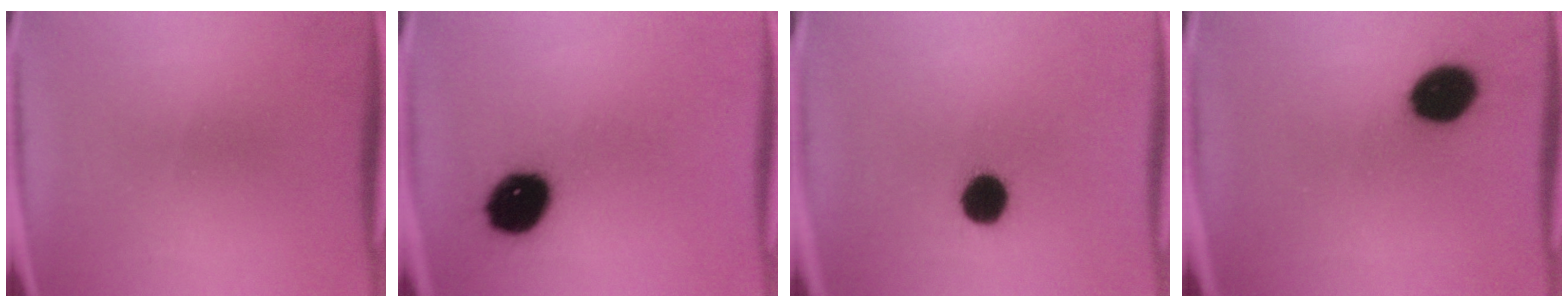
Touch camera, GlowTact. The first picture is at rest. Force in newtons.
{"total": 13.7}
{"total": 8.6}
{"total": 10.9}